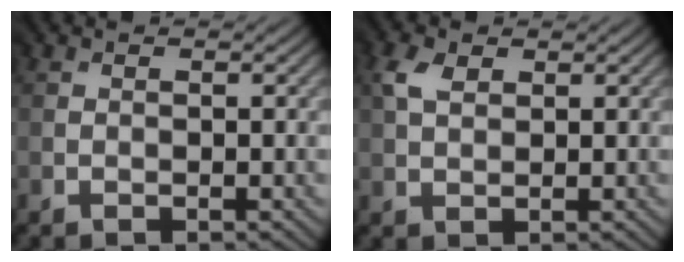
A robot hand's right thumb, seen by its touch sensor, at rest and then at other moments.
{"total": 2.9, "force": [1.8, 1.9, 1.2], "torque": [-0.033, 0.007, 0.030]}